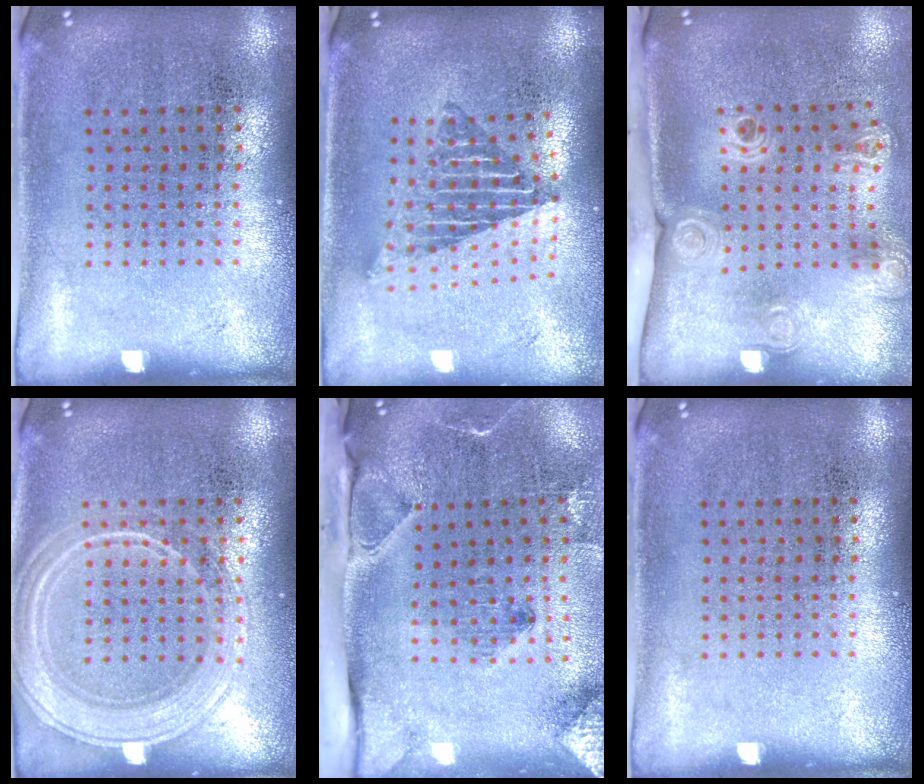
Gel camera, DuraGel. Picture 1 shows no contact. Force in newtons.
{"total": 1.9, "press": 1.5, "slide": 1.2}
{"total": 2.2, "press": 1.6, "slide": 1.6}
{"total": 3.4, "press": 3.3, "slide": 0.6}
{"total": 3.2, "press": 2.4, "slide": 2.2}
{"total": 0.0}